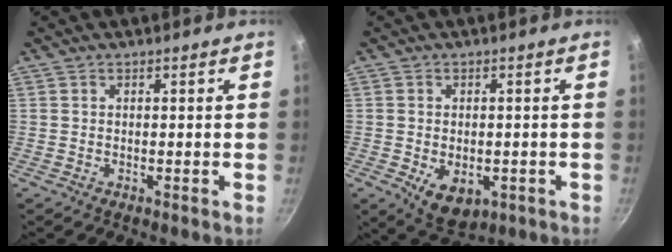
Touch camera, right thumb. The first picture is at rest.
{"total": 7.4, "force": [-1.9, 4.9, 5.2], "torque": [-0.064, -0.006, -0.014]}